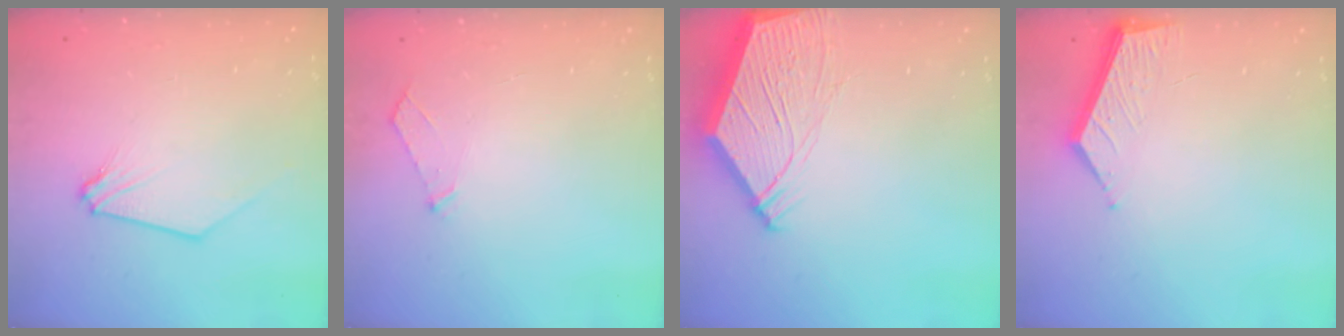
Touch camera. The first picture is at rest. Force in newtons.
{"total": 4.4, "press": 4.3, "slide": 0.6}
{"total": 13.6, "press": 13.6, "slide": 1.1}
{"total": 7.1, "press": 7.0, "slide": 0.6}